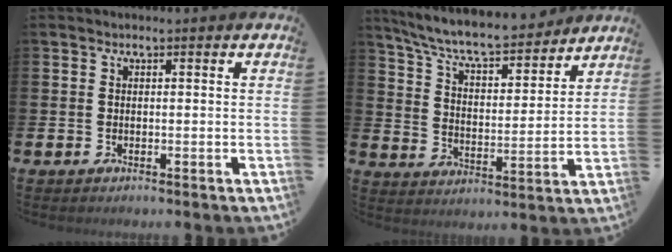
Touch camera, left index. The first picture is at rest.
{"total": 8.7, "force": [8.0, 1.5, 2.9], "torque": [-0.086, -0.059, 0.138]}